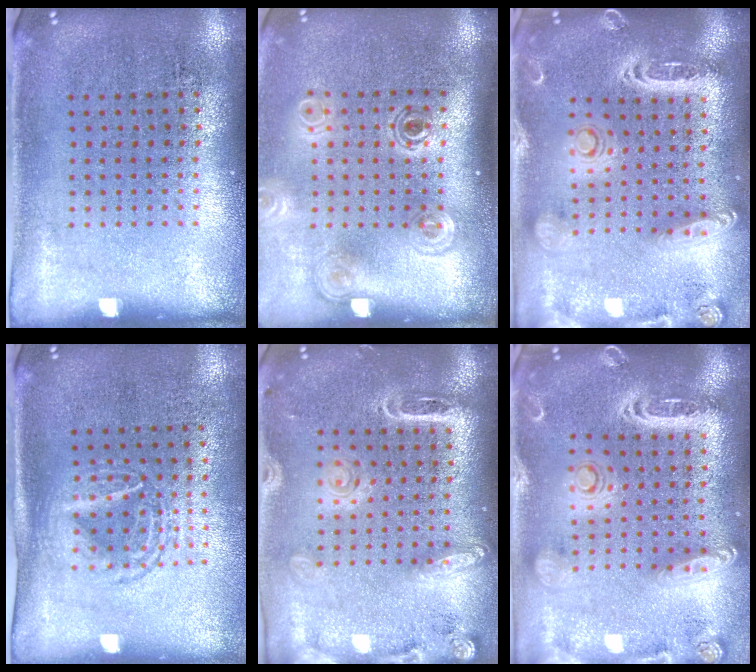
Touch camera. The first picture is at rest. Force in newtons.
{"total": 1.8, "press": 1.2, "slide": 1.3}
{"total": 2.6, "press": 2.3, "slide": 1.2}
{"total": 1.6, "press": 1.3, "slide": 0.8}
{"total": 2.0, "press": 1.8, "slide": 1.1}
{"total": 2.7, "press": 2.3, "slide": 1.4}